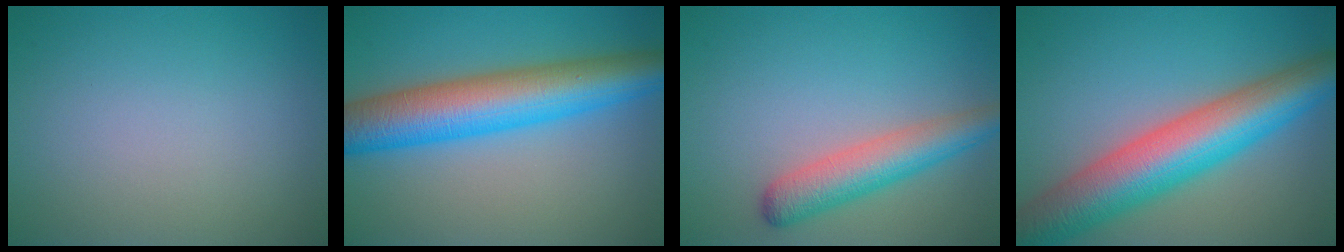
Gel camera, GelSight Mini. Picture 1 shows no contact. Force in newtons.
{"total": 9.6, "press": 9.6, "slide": 0.2}
{"total": 4.6, "press": 4.6, "slide": 0.2}
{"total": 10.6, "press": 10.6, "slide": 0.2}